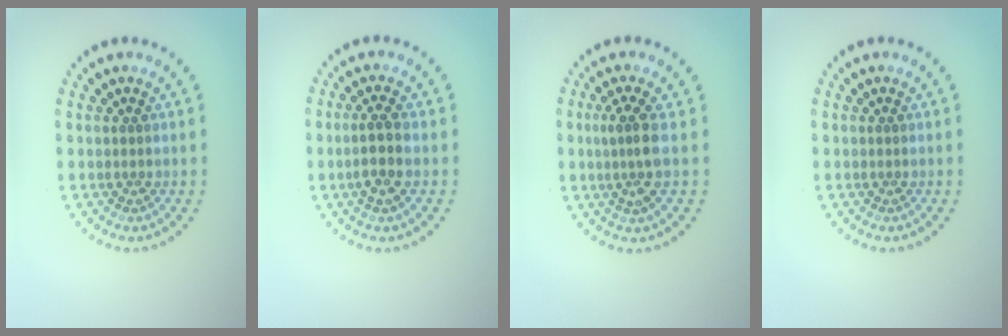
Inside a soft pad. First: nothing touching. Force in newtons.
{"total": 2.4, "press": 2.2, "slide": 1.0}
{"total": 2.7, "press": 2.3, "slide": 1.5}
{"total": 0.0}